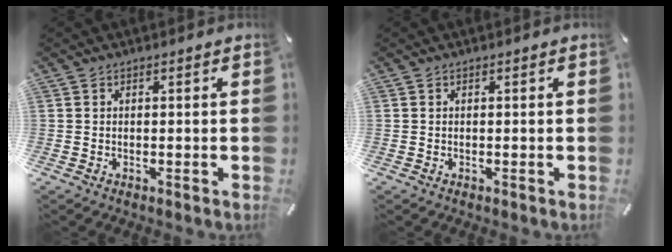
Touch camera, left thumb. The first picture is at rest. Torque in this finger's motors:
{"motor_torque": [-0.01, 0.01, 0.00, 0.00, 0.00]}